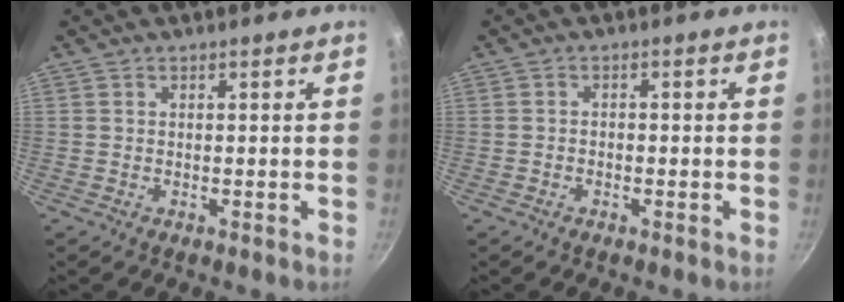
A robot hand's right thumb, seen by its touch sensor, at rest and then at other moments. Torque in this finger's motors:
{"motor_torque": [-0.07, -0.07, -0.44, 0.24, 0.07]}